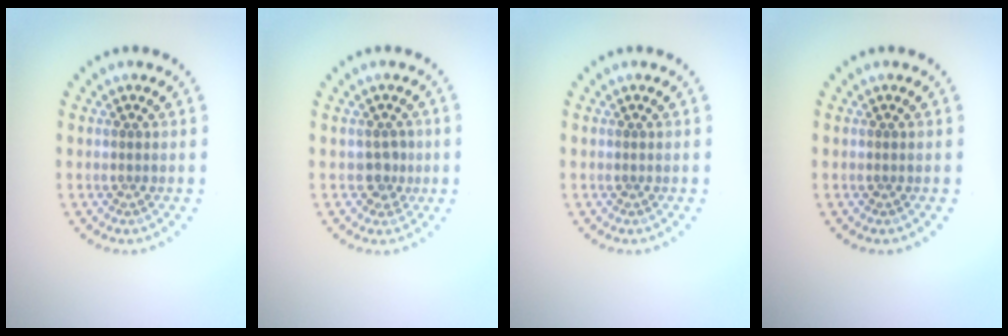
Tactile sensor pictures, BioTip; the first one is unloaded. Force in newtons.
{"total": 1.5, "press": 1.2, "slide": 0.8}
{"total": 0.0}
{"total": 0.0}